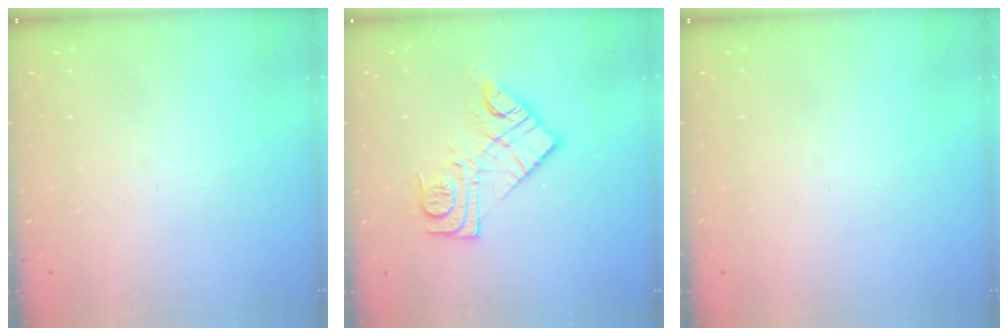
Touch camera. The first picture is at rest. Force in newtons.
{"total": 13.8, "press": 13.7, "slide": 0.8}
{"total": 0.0}